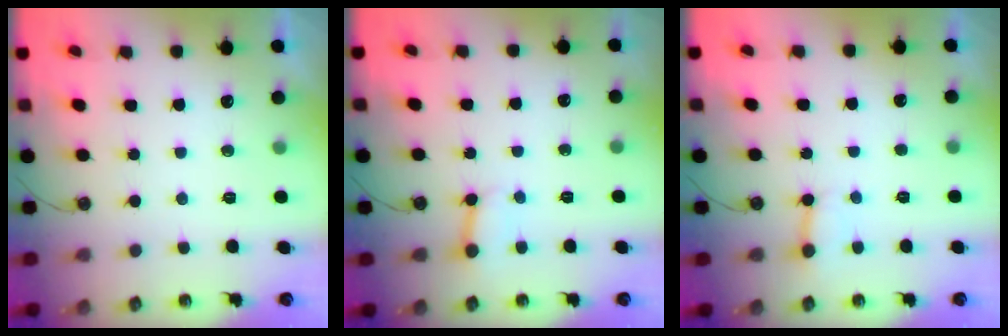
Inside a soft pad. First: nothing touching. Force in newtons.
{"total": 2.6, "press": 2.6, "slide": 0.1}
{"total": 3.9, "press": 3.9, "slide": 0.5}